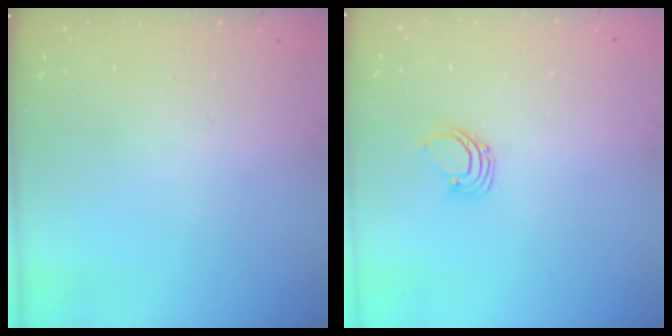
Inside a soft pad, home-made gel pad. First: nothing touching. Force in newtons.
{"total": 2.7, "press": 2.7, "slide": 0.2}